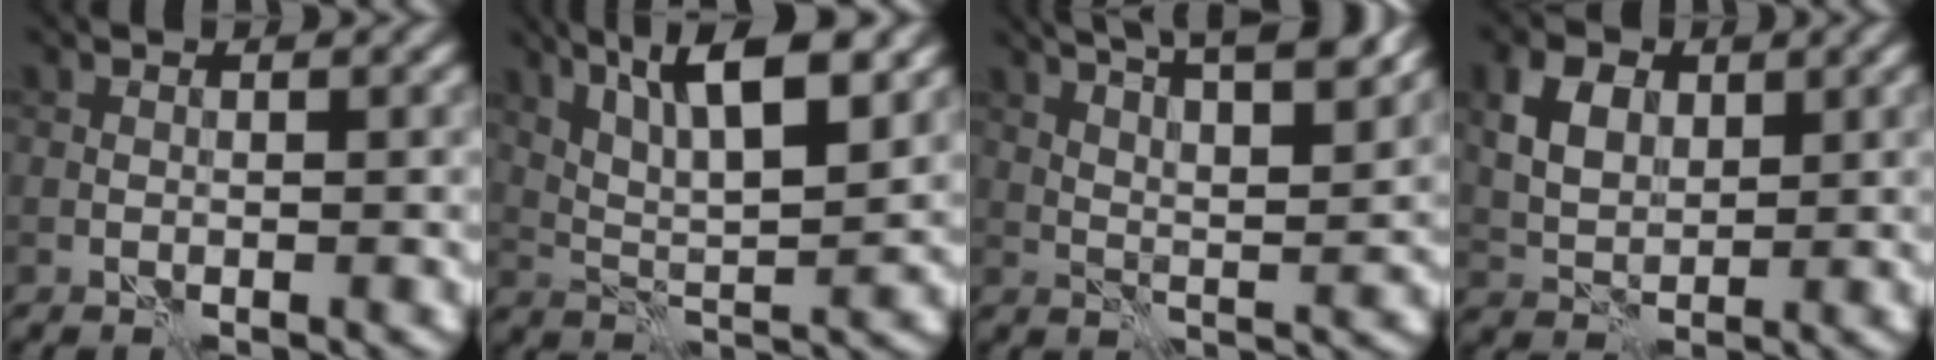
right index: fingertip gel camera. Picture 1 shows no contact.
{"total": 9.2, "force": [5.1, 2.5, 7.2], "torque": [-0.119, 0.009, 0.076]}
{"total": 12.4, "force": [8.6, 3.8, 8.2], "torque": [-0.091, 0.032, 0.093]}
{"total": 4.5, "force": [1.4, 3.2, 2.9], "torque": [-0.063, 0.001, 0.026]}